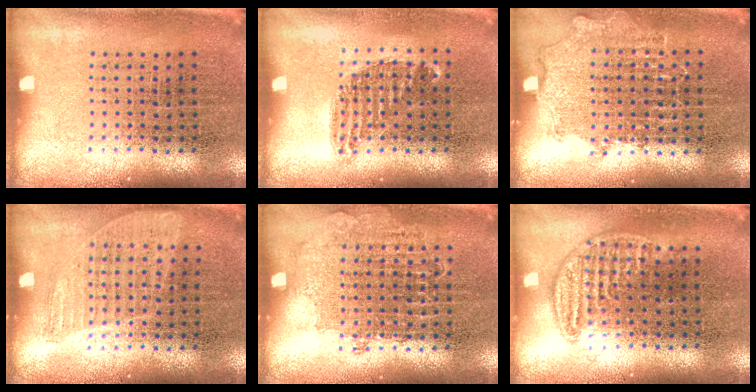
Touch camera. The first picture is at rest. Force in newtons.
{"total": 0.8, "press": 0.6, "slide": 0.4}
{"total": 0.9, "press": 0.9, "slide": 0.2}
{"total": 0.8, "press": 0.7, "slide": 0.4}
{"total": 0.7, "press": 0.7, "slide": 0.3}
{"total": 0.8, "press": 0.8, "slide": 0.1}